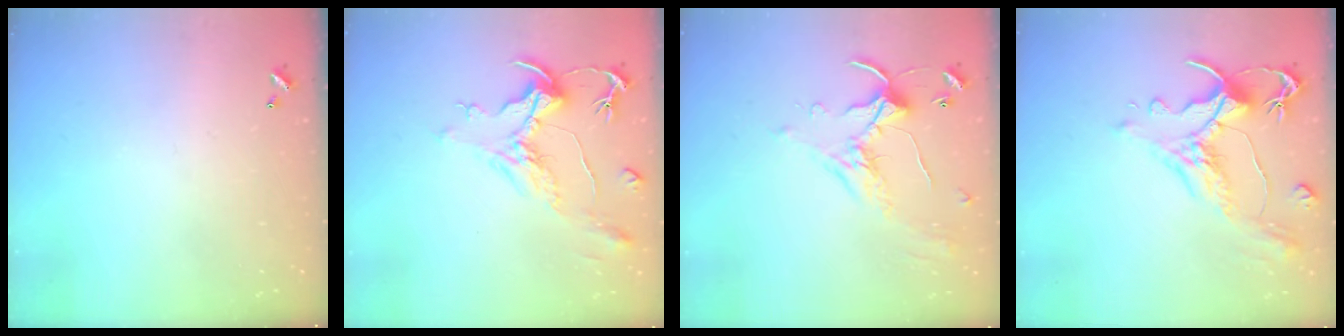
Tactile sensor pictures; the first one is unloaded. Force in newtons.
{"total": 2.1, "press": 1.7, "slide": 1.3}
{"total": 1.2, "press": 0.6, "slide": 1.1}
{"total": 1.6, "press": 0.4, "slide": 1.6}